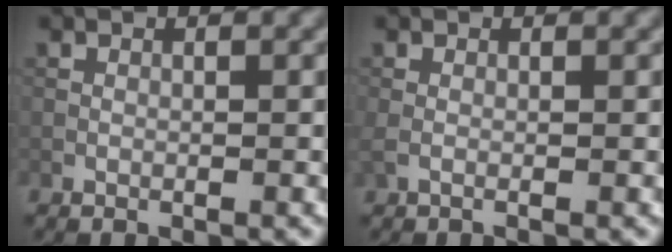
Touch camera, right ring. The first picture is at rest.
{"total": 1.2, "force": [0.0, 0.4, 1.1], "torque": [-0.021, -0.002, -0.005]}